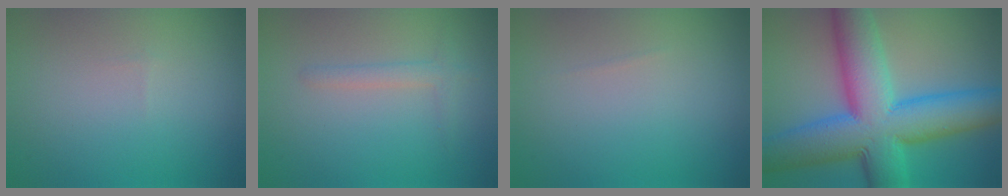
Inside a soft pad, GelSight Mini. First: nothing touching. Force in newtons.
{"total": 1.5, "press": 1.5, "slide": 0.0}
{"total": 0.0}
{"total": 13.8, "press": 13.8, "slide": 0.3}